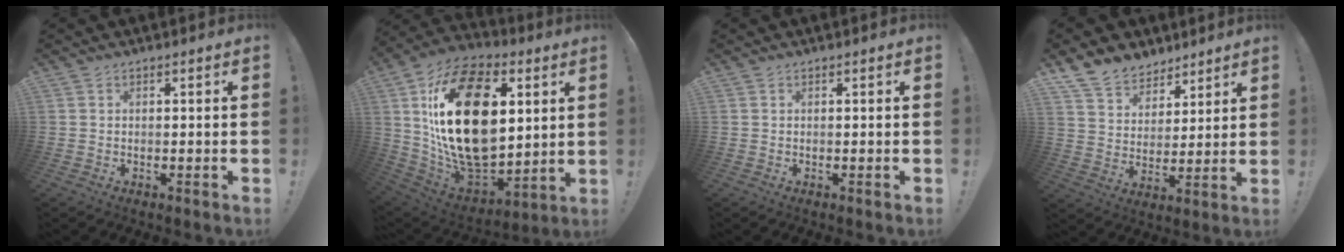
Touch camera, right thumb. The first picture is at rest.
{"total": 33.3, "force": [5.8, 20.4, 25.6], "torque": [-0.490, -0.029, 0.112]}
{"total": 0.0}
{"total": 10.8, "force": [8.4, 6.5, 1.9], "torque": [-0.045, -0.064, 0.169]}